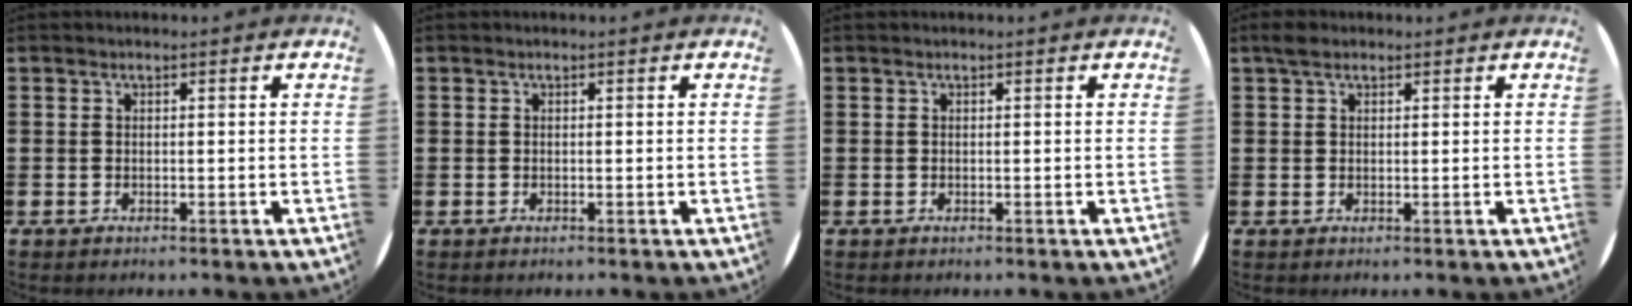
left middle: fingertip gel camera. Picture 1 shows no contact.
{"total": 0.0}
{"total": 0.0}
{"total": 1.5, "force": [1.1, 0.8, 0.6], "torque": [-0.005, 0.003, 0.018]}